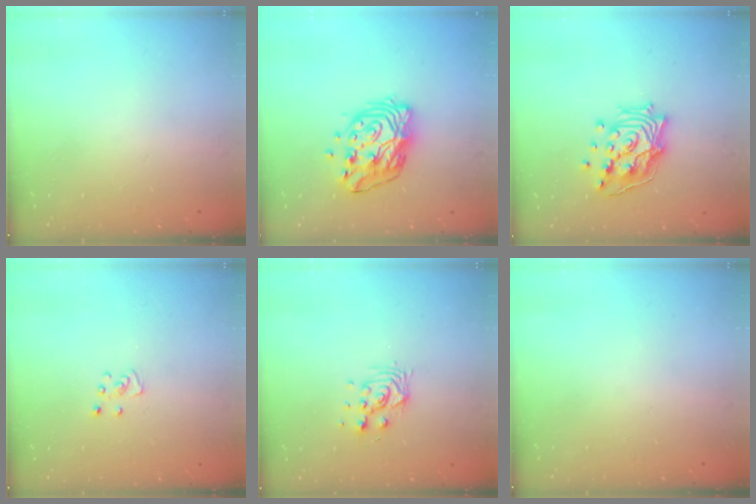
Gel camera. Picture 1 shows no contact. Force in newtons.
{"total": 14.1, "press": 14.0, "slide": 1.3}
{"total": 15.3, "press": 15.1, "slide": 2.7}
{"total": 3.9, "press": 3.9, "slide": 0.2}
{"total": 5.9, "press": 5.9, "slide": 0.4}
{"total": 0.0}